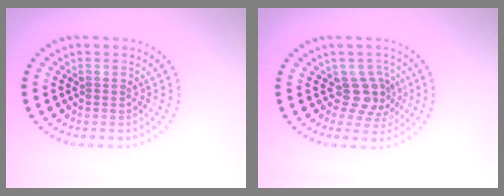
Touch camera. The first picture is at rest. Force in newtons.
{"total": 2.9, "press": 2.2, "slide": 1.9}